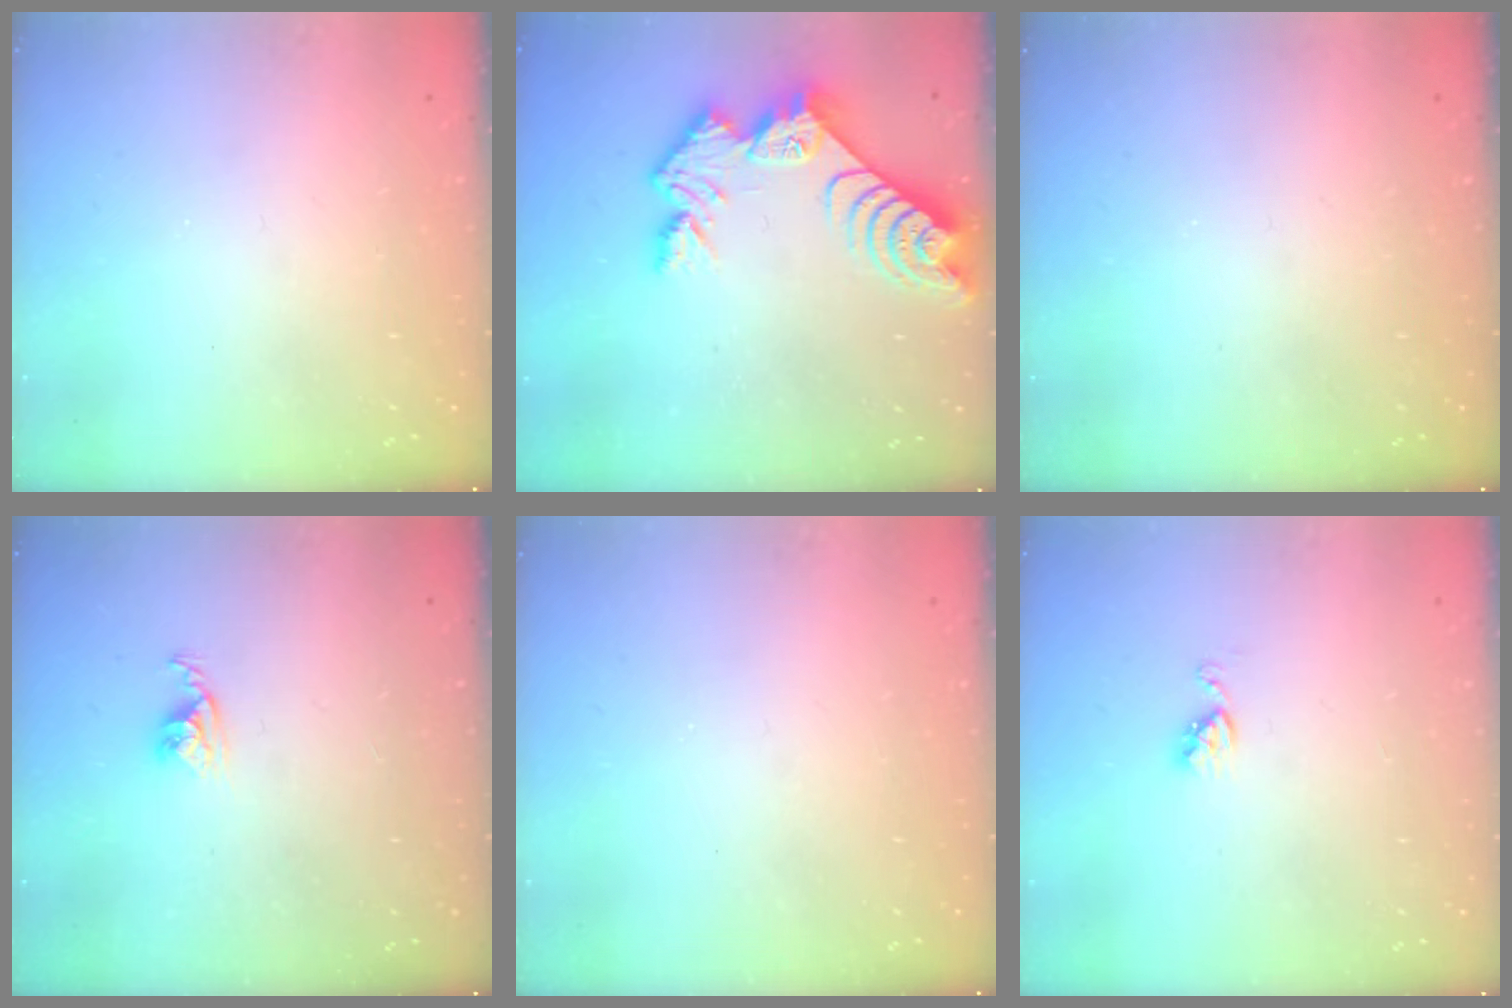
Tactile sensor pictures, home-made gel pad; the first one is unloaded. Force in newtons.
{"total": 11.2, "press": 11.2, "slide": 0.7}
{"total": 0.0}
{"total": 4.2, "press": 4.2, "slide": 0.3}
{"total": 0.0}
{"total": 4.4, "press": 4.4, "slide": 0.4}